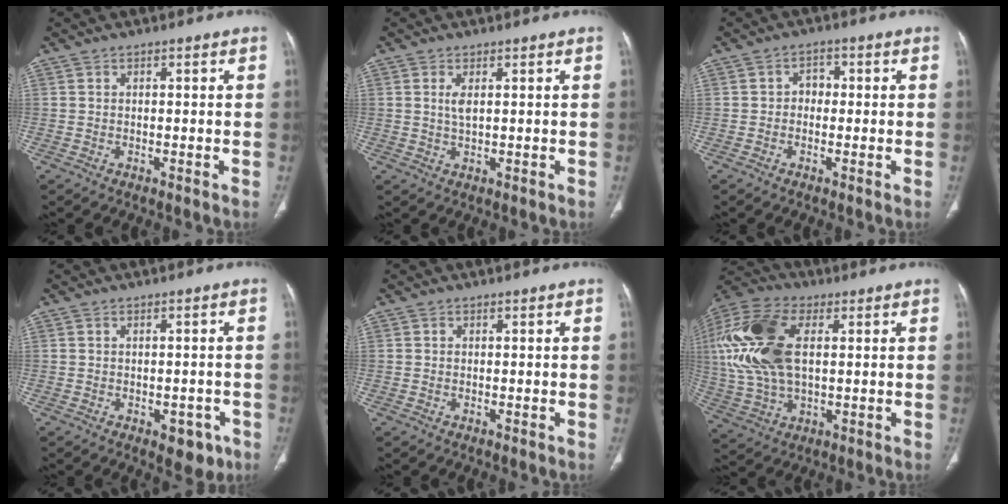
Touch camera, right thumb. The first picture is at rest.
{"total": 2.2, "force": [0.6, 0.8, 2.0], "torque": [-0.044, -0.003, 0.019]}
{"total": 2.5, "force": [-0.3, 2.1, 1.4], "torque": [-0.002, 0.012, -0.013]}
{"total": 4.7, "force": [-2.2, 2.7, 3.2], "torque": [-0.016, 0.011, -0.020]}
{"total": 0.0}
{"total": 20.3, "force": [3.8, 11.2, 16.6], "torque": [-0.370, 0.005, 0.068]}